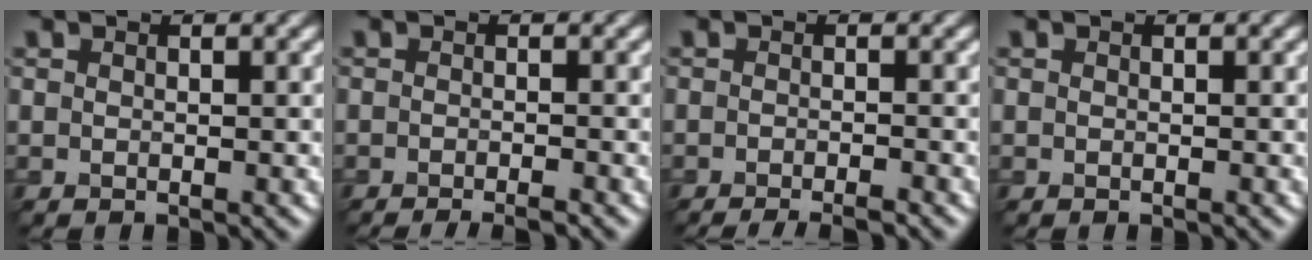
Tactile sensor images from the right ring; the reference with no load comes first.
{"total": 2.6, "force": [-1.8, 0.6, 1.8], "torque": [-0.015, -0.002, -0.029]}
{"total": 3.3, "force": [-2.4, 0.7, 2.2], "torque": [-0.024, 0.000, -0.038]}
{"total": 0.0}